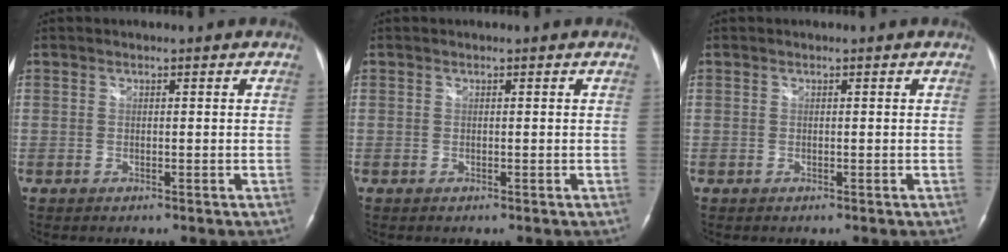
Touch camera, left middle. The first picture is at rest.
{"total": 0.0}
{"total": 0.0}